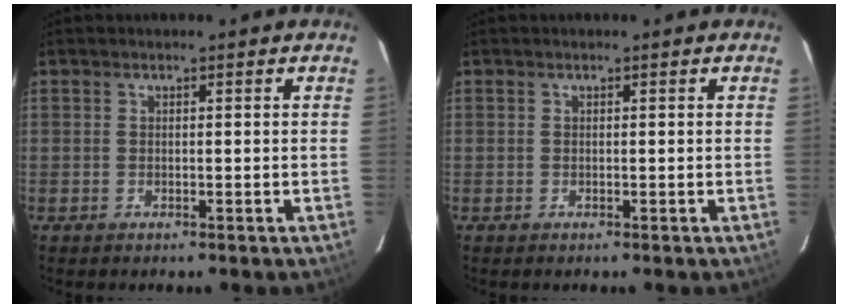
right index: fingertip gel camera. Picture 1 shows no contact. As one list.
[{"total": 0.0}]